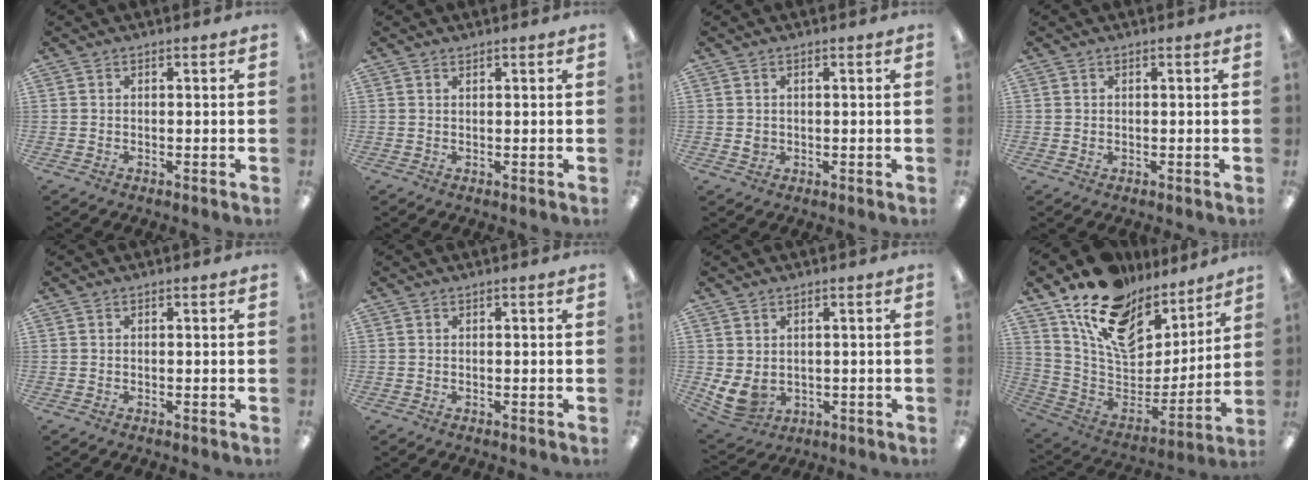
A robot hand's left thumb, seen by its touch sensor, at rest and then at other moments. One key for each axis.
{"total": 0.5, "fx": 0.5, "fy": 0.2, "fz": 0.1, "tx": -0.003, "ty": 0.001, "tz": 0.009}
{"total": 1.4, "fx": 0.1, "fy": 1.3, "fz": 0.6, "tx": -0.006, "ty": 0.001, "tz": -0.001}
{"total": 0.6, "fx": 0.1, "fy": 0.4, "fz": 0.4, "tx": 0.001, "ty": 0.000, "tz": -0.001}
{"total": 0.0}
{"total": 0.0}
{"total": 5.5, "fx": 0.5, "fy": 4.2, "fz": 3.4, "tx": -0.087, "ty": -0.010, "tz": 0.008}
{"total": 17.8, "fx": 12.2, "fy": 10.0, "fz": 8.1, "tx": -0.156, "ty": -0.084, "tz": 0.223}